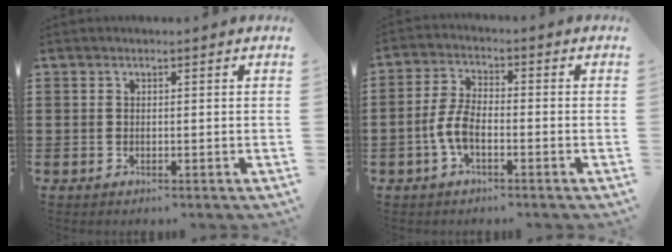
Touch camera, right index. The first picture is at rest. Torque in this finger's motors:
{"motor_torque": [1.17, 0.97, 0.16, 0.07]}